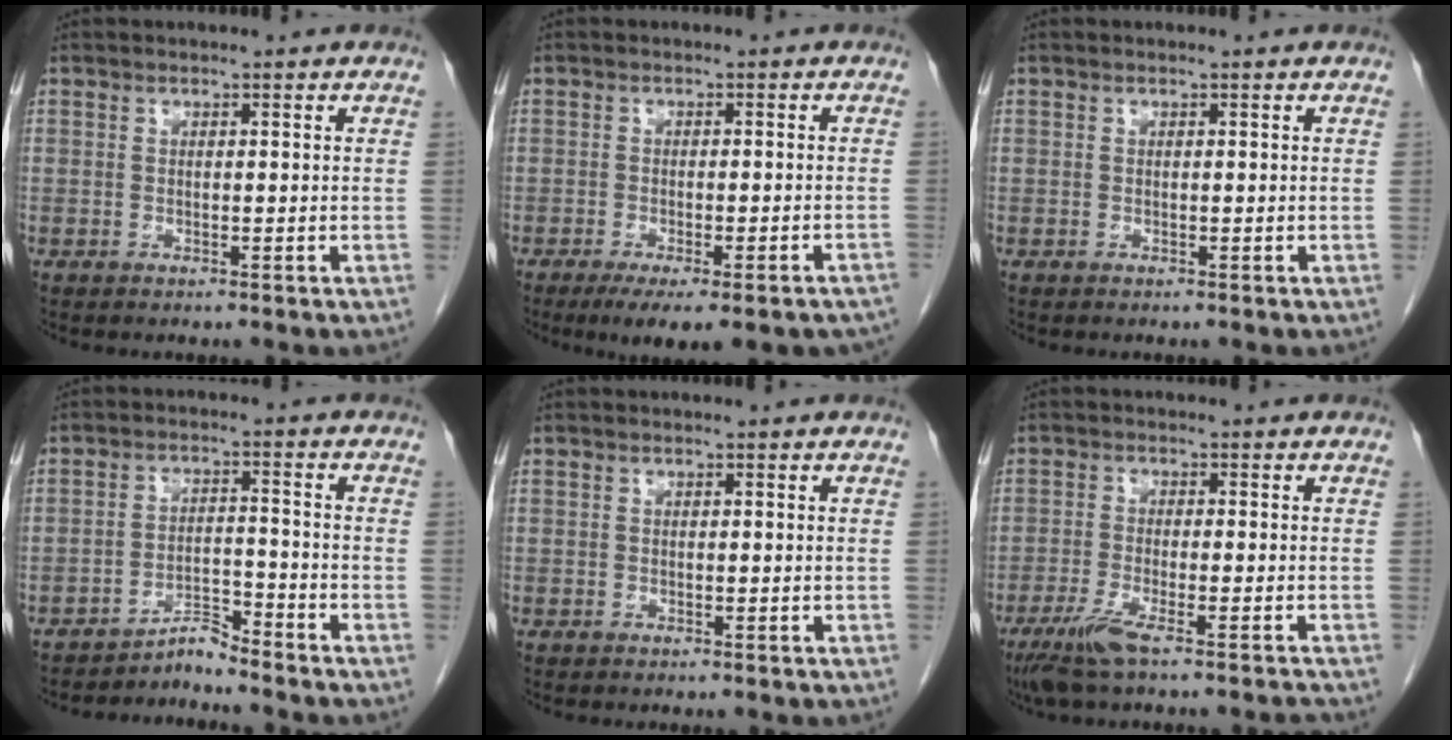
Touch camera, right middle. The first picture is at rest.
{"total": 11.4, "force": [-8.8, 2.3, 6.8], "torque": [-0.067, -0.005, -0.112]}
{"total": 0.0}
{"total": 3.4, "force": [-3.4, -0.3, 0.0], "torque": [0.005, -0.009, -0.059]}
{"total": 0.0}
{"total": 7.3, "force": [-5.6, -0.3, 4.7], "torque": [-0.078, -0.021, -0.097]}